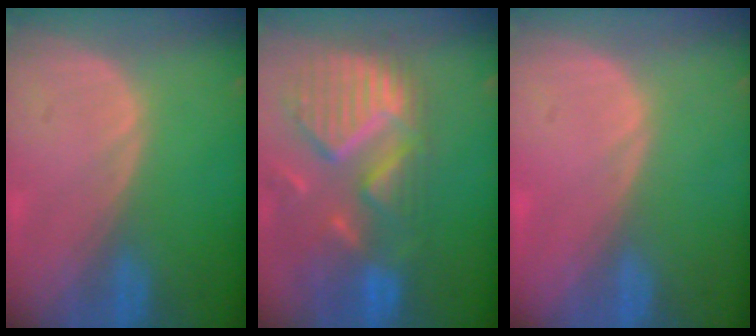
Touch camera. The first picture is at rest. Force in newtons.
{"total": 12.9, "press": 10.9, "slide": 7.0}
{"total": 0.5, "press": 0.0, "slide": 0.5}